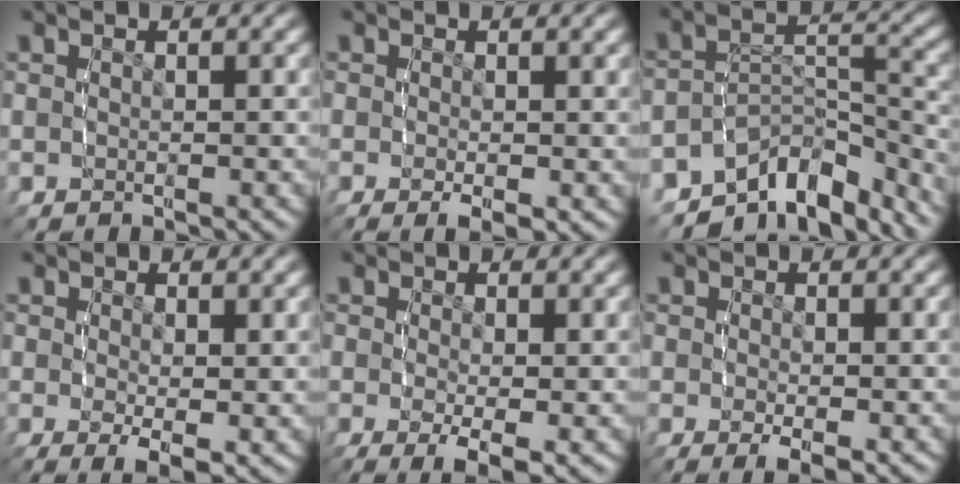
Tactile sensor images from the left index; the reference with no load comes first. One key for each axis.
{"total": 2.2, "fx": -1.1, "fy": 0.7, "fz": 1.8, "tx": -0.024, "ty": -0.012, "tz": -0.010}
{"total": 11.6, "fx": -8.1, "fy": 6.4, "fz": 5.2, "tx": -0.074, "ty": -0.016, "tz": -0.123}
{"total": 4.0, "fx": -1.5, "fy": 1.1, "fz": 3.5, "tx": -0.049, "ty": -0.030, "tz": -0.007}
{"total": 5.1, "fx": -2.5, "fy": 1.5, "fz": 4.1, "tx": -0.066, "ty": -0.032, "tz": -0.022}
{"total": 2.9, "fx": -1.4, "fy": 0.8, "fz": 2.5, "tx": -0.035, "ty": -0.018, "tz": -0.011}